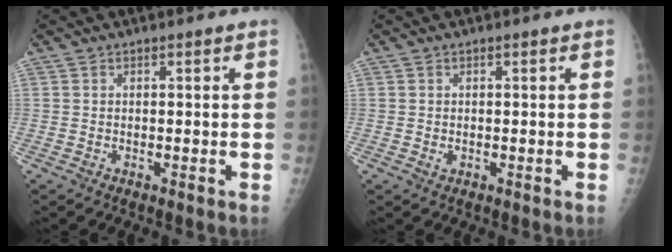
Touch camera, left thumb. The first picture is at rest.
{"total": 0.7, "force": [-0.2, 0.6, 0.4], "torque": [-0.002, 0.000, 0.000]}